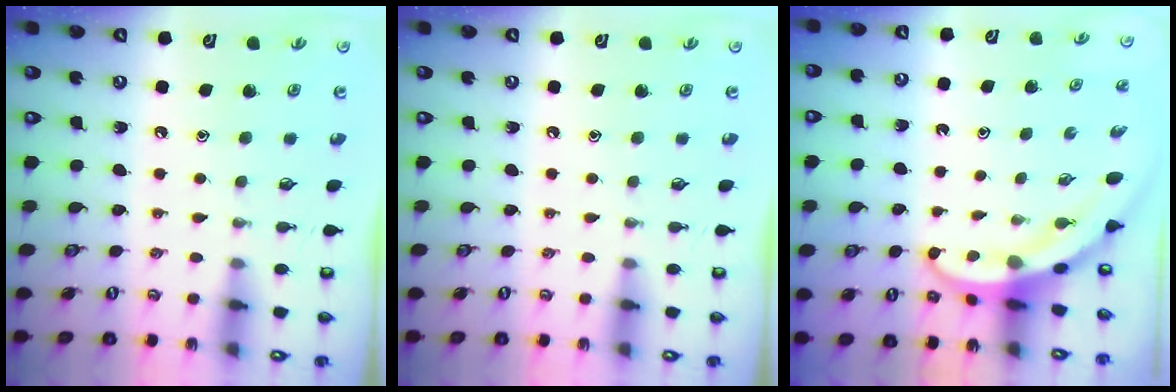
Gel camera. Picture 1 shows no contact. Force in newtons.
{"total": 0.0}
{"total": 4.7, "press": 4.7, "slide": 0.6}